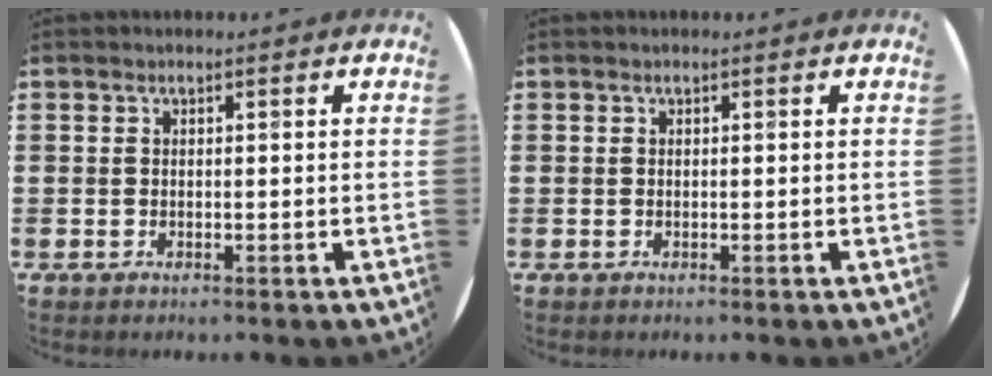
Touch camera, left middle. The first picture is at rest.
{"total": 0.0}